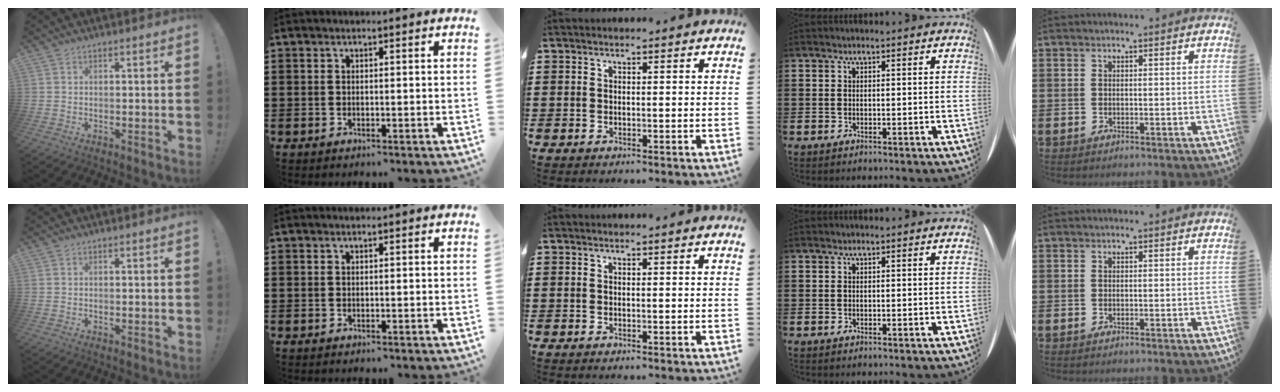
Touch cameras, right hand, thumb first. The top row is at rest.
{}